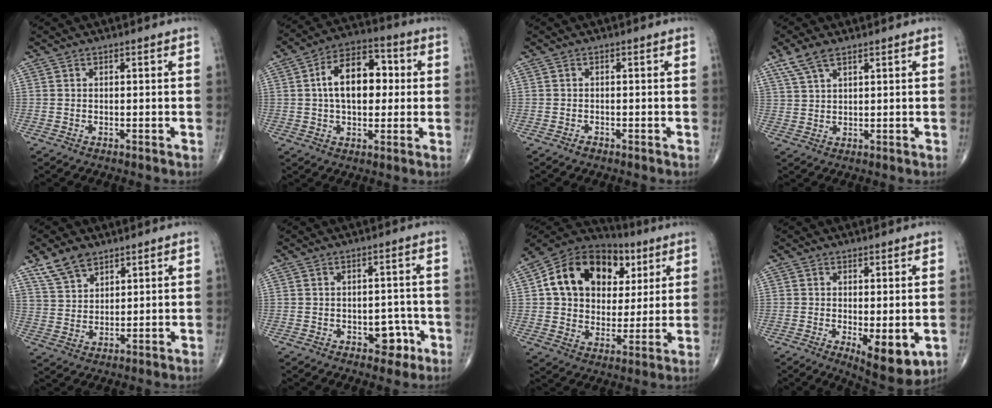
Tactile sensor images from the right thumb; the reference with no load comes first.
{"total": 13.7, "force": [1.5, 8.3, 10.8], "torque": [-0.148, 0.024, 0.015]}
{"total": 0.9, "force": [-0.7, 0.5, 0.3], "torque": [-0.003, 0.001, -0.014]}
{"total": 5.2, "force": [3.4, 2.0, 3.3], "torque": [-0.071, 0.000, 0.075]}
{"total": 7.3, "force": [5.2, 4.0, 3.2], "torque": [-0.046, -0.020, 0.108]}
{"total": 4.8, "force": [-2.0, 3.2, 3.0], "torque": [-0.012, 0.017, -0.023]}
{"total": 20.8, "force": [6.4, 15.3, 12.5], "torque": [-0.182, 0.014, 0.105]}
{"total": 8.6, "force": [-2.1, 3.3, 7.7], "torque": [-0.102, -0.021, -0.022]}